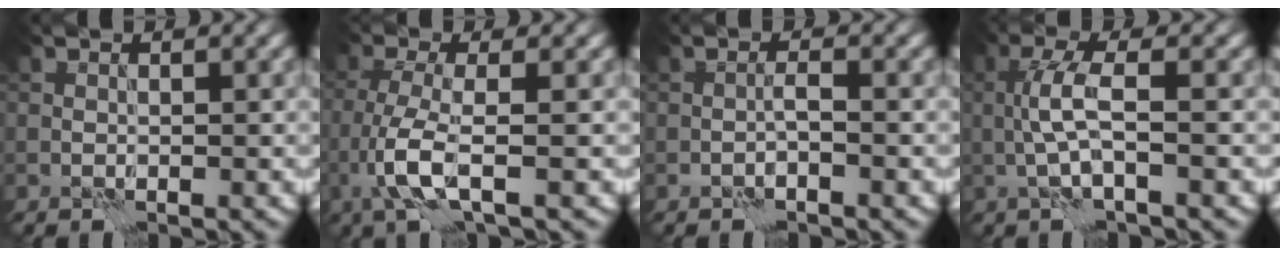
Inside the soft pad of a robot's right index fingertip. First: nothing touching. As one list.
[{"total": 4.5, "force": [-1.4, 1.3, 4.1], "torque": [-0.094, -0.003, -0.031]}, {"total": 1.1, "force": [-0.7, 0.1, 0.8], "torque": [-0.015, 0.006, -0.017]}, {"total": 3.6, "force": [-0.3, 0.8, 3.5], "torque": [-0.075, 0.006, -0.010]}]